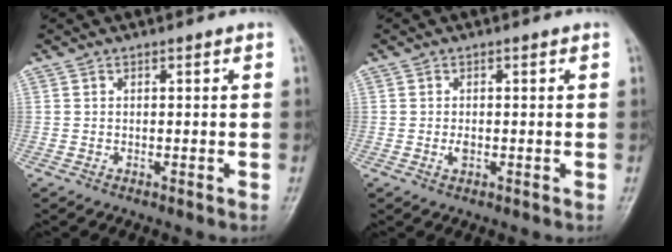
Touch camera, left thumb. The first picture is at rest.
{"total": 1.4, "force": [-0.2, 0.9, 1.1], "torque": [-0.017, -0.001, -0.004]}